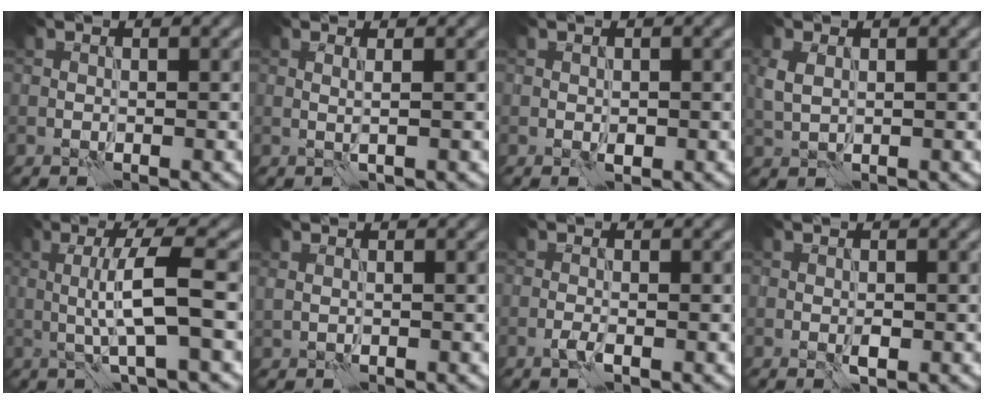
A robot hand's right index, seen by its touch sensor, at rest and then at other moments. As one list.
[{"total": 1.3, "force": [0.5, 0.3, 1.2], "torque": [-0.020, -0.001, -0.005]}, {"total": 0.7, "force": [-0.1, 0.5, 0.5], "torque": [-0.005, 0.000, -0.001]}, {"total": 2.0, "force": [0.6, 1.3, 1.5], "torque": [-0.042, 0.003, 0.013]}, {"total": 5.2, "force": [-0.2, 0.6, 5.1], "torque": [-0.098, 0.006, -0.006]}, {"total": 0.7, "force": [0.5, 0.2, 0.5], "torque": [-0.011, -0.002, 0.009]}, {"total": 1.1, "force": [-0.6, 0.2, 0.9], "torque": [-0.019, 0.002, -0.014]}, {"total": 0.9, "force": [-0.2, 0.4, 0.8], "torque": [-0.013, 0.001, -0.004]}]